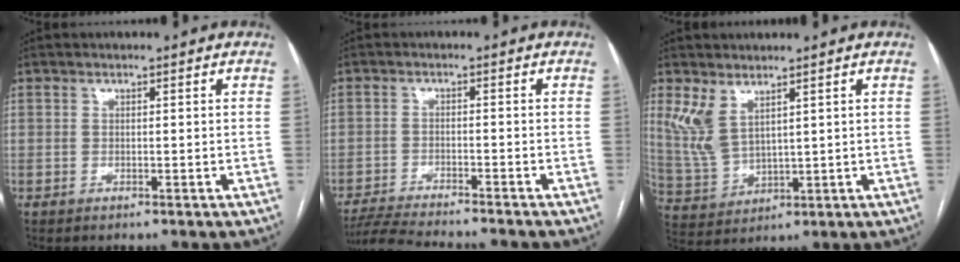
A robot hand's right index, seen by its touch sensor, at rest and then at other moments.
{"total": 10.2, "force": [-9.4, -0.3, 3.9], "torque": [-0.062, -0.014, -0.153]}
{"total": 6.4, "force": [3.7, 2.9, 4.4], "torque": [-0.109, 0.000, 0.090]}